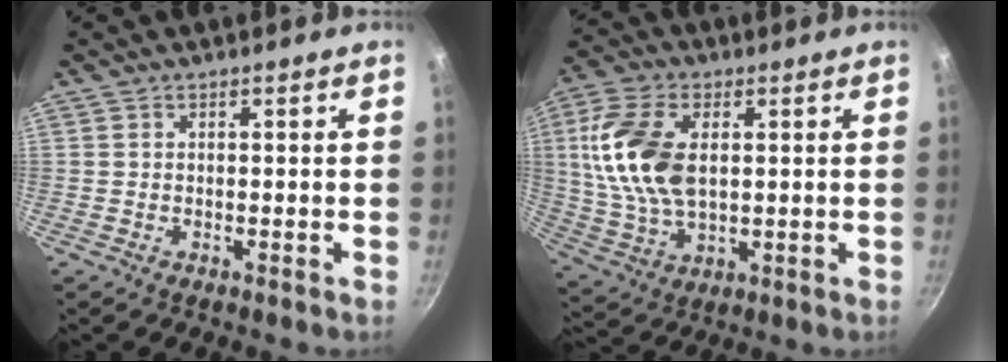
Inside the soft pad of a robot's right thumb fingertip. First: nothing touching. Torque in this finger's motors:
{"motor_torque": [-0.48, 1.37, 1.76, 0.36, 0.43]}